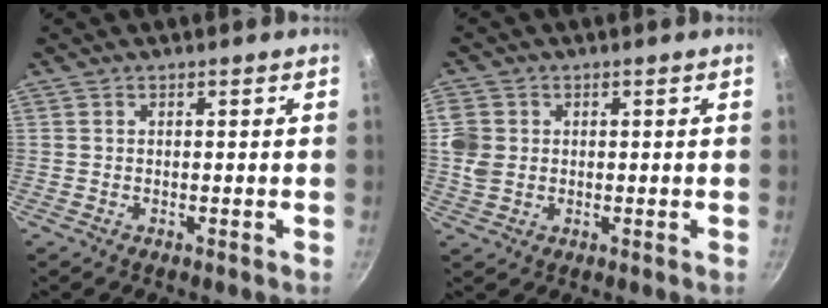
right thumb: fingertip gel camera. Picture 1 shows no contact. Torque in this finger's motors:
{"motor_torque": [0.32, 1.35, 0.51, 0.57, 0.01]}